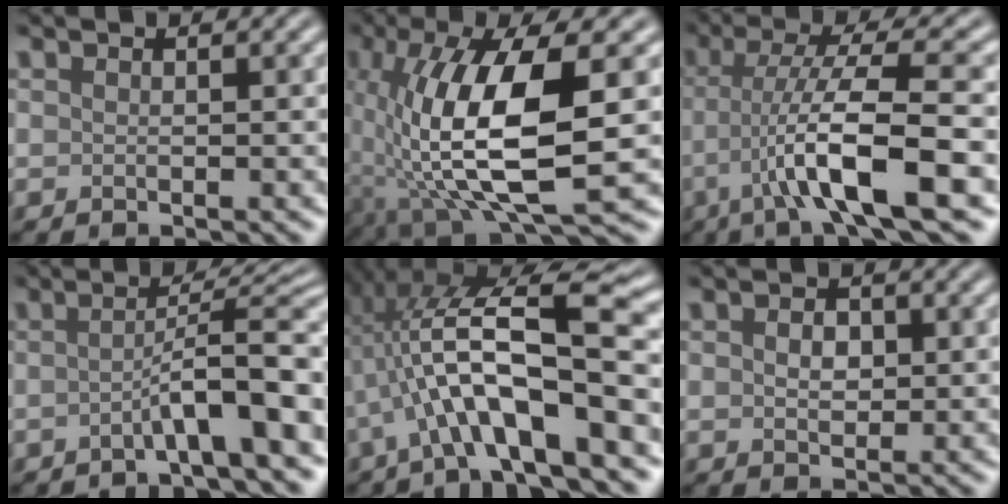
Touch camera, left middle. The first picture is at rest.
{"total": 11.6, "force": [-0.4, 4.0, 10.9], "torque": [-0.218, -0.002, 0.000]}
{"total": 8.4, "force": [-2.5, 1.3, 7.9], "torque": [-0.129, 0.023, -0.043]}
{"total": 6.3, "force": [-1.9, 0.9, 5.9], "torque": [-0.081, 0.024, -0.040]}
{"total": 10.0, "force": [-1.5, 2.7, 9.6], "torque": [-0.160, 0.024, -0.025]}
{"total": 1.5, "force": [0.2, 1.0, 1.0], "torque": [-0.019, 0.004, 0.007]}